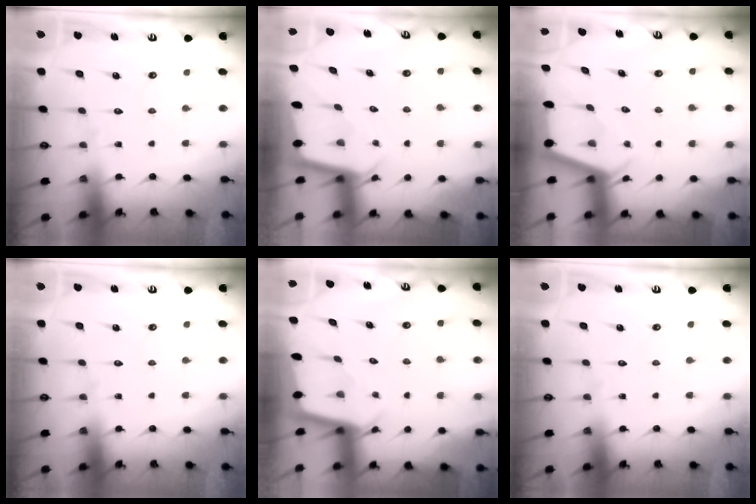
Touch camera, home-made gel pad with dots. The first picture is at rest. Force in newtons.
{"total": 1.9, "press": 1.9, "slide": 0.0}
{"total": 2.4, "press": 2.4, "slide": 0.3}
{"total": 0.0}
{"total": 2.3, "press": 2.3, "slide": 0.1}
{"total": 0.0}